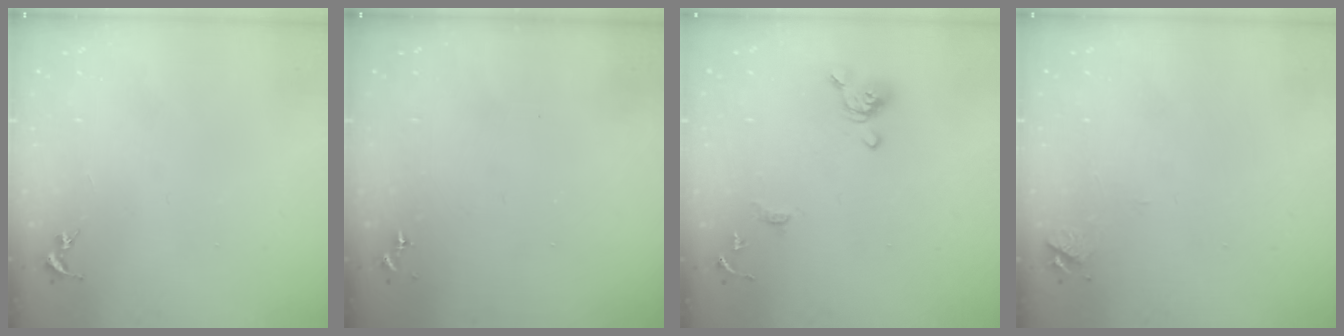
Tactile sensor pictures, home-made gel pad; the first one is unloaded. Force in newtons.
{"total": 0.0}
{"total": 11.3, "press": 11.2, "slide": 1.3}
{"total": 4.9, "press": 4.9, "slide": 0.5}